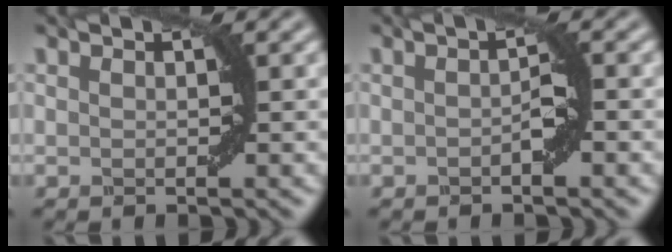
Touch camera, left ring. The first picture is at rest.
{"total": 1.4, "force": [-0.5, 0.3, 1.3], "torque": [-0.021, 0.004, -0.008]}